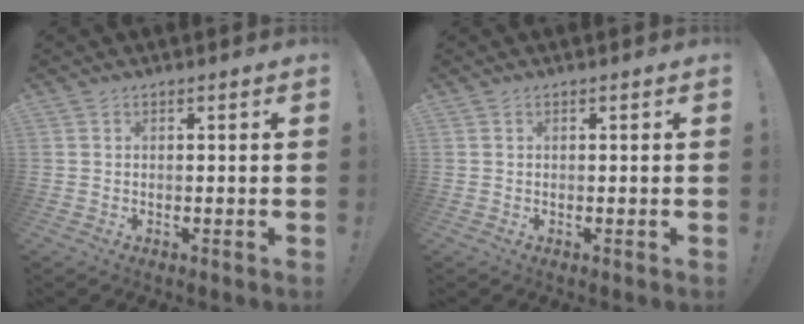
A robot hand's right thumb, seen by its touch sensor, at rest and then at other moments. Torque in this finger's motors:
{"motor_torque": [0.00, 0.00, -0.06, 0.06, 0.02]}